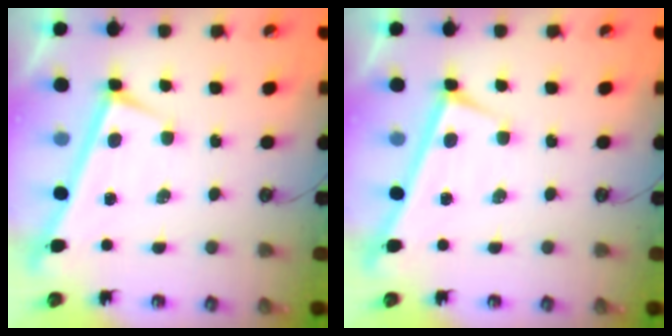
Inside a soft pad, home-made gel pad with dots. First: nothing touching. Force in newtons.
{"total": 0.0}